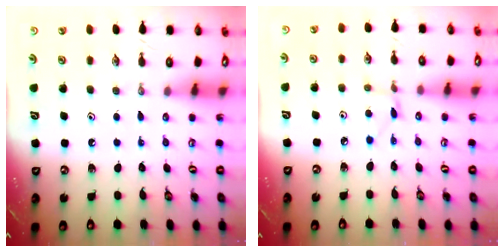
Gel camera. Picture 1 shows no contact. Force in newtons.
{"total": 2.6, "press": 2.6, "slide": 0.3}